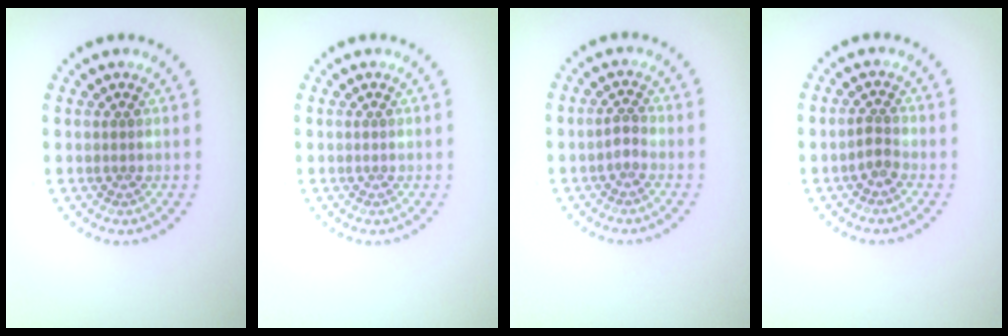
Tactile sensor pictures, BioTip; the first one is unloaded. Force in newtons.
{"total": 0.0}
{"total": 1.0, "press": 0.8, "slide": 0.6}
{"total": 1.3, "press": 1.1, "slide": 0.7}